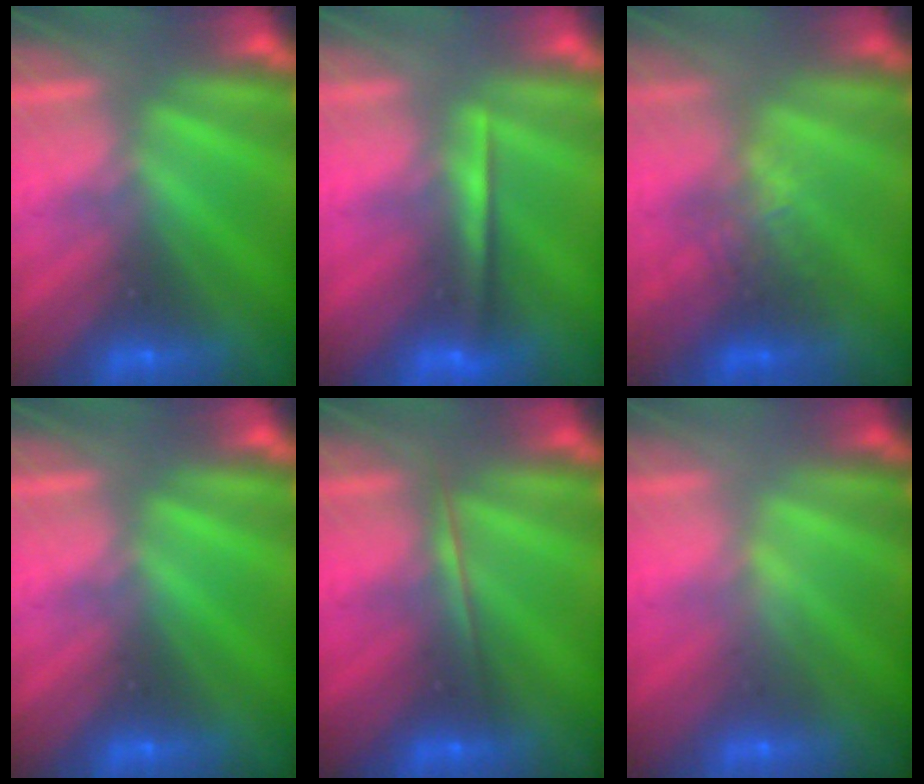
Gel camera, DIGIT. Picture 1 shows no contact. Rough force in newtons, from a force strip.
{"total": 1.3}
{"total": 2.7}
{"total": 0.0}
{"total": 1.7}
{"total": 2.1}